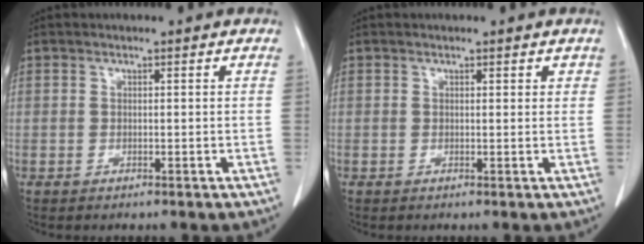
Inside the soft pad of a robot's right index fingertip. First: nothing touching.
{"total": 0.9, "force": [0.6, 0.5, 0.5], "torque": [-0.002, -0.002, 0.004]}